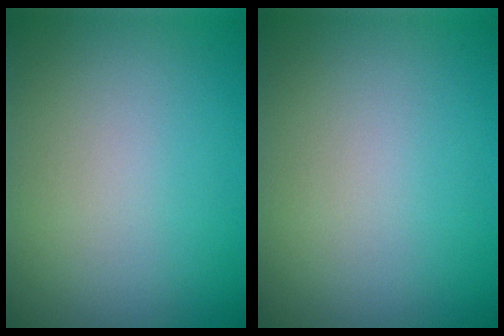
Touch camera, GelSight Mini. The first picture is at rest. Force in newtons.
{"total": 0.0}